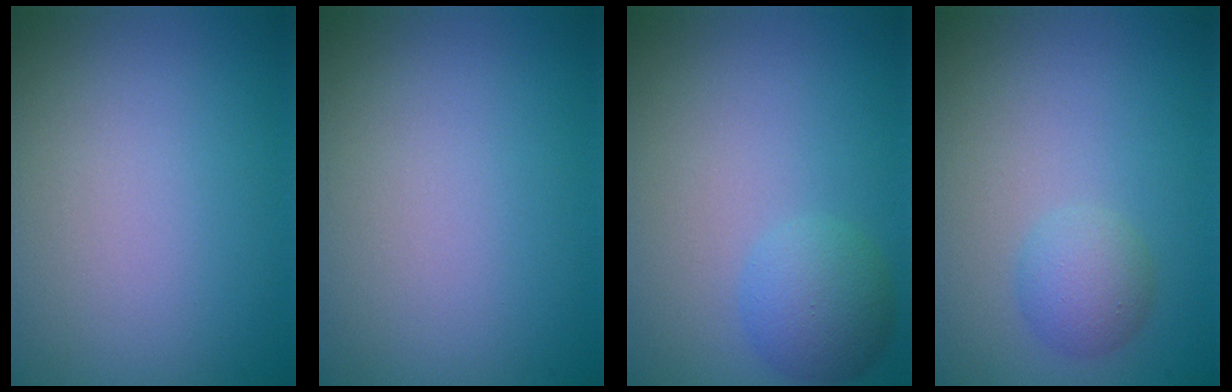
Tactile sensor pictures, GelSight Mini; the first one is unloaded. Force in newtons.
{"total": 0.0}
{"total": 3.0, "press": 3.0, "slide": 0.0}
{"total": 2.2, "press": 2.2, "slide": 0.1}